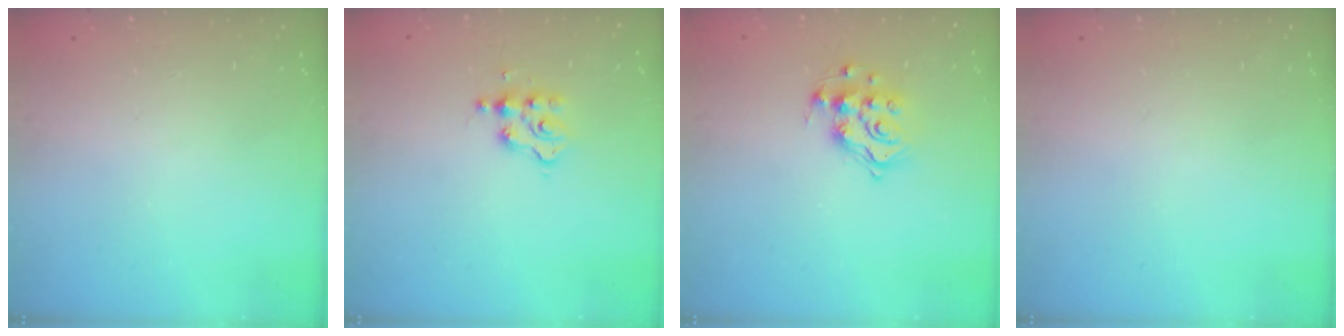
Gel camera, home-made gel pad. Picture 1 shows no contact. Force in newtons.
{"total": 3.5, "press": 3.5, "slide": 0.1}
{"total": 11.0, "press": 11.0, "slide": 0.4}
{"total": 0.0}